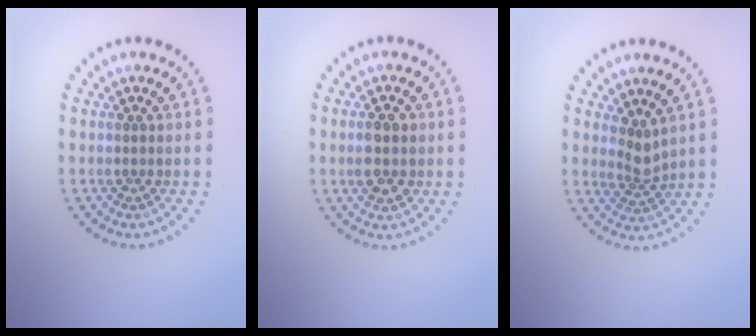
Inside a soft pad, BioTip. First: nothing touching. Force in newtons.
{"total": 3.0, "press": 3.0, "slide": 0.1}
{"total": 1.9, "press": 1.3, "slide": 1.4}